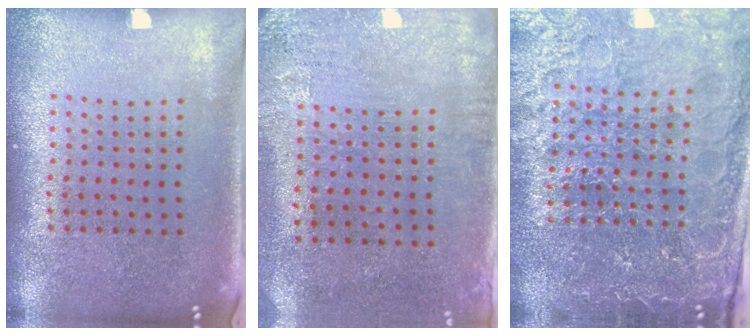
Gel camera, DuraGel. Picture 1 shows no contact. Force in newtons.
{"total": 3.3, "press": 2.6, "slide": 2.0}
{"total": 4.9, "press": 4.5, "slide": 1.8}